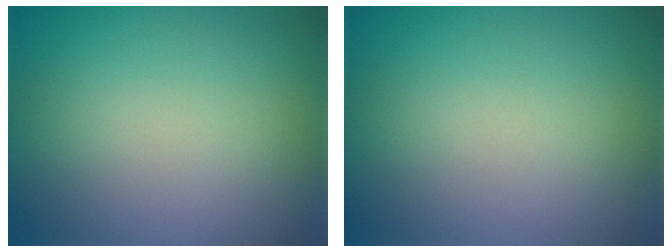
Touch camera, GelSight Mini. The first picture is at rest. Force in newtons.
{"total": 0.0}